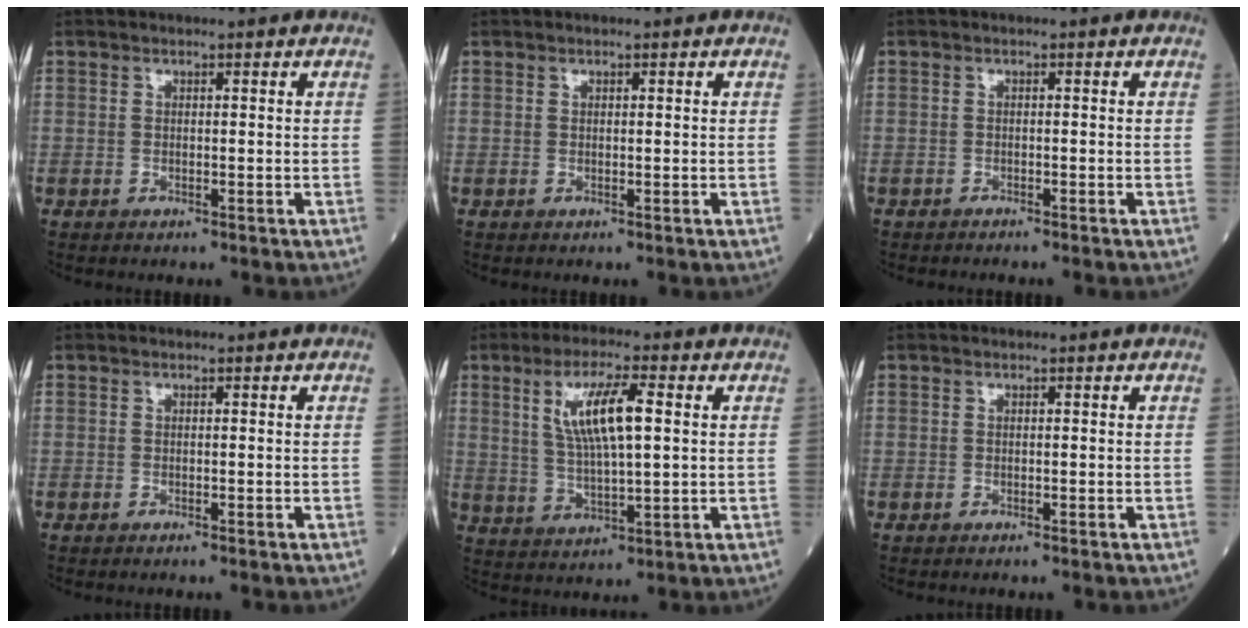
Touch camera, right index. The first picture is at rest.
{"total": 0.0}
{"total": 1.0, "force": [-0.9, -0.1, 0.3], "torque": [-0.009, -0.002, -0.014]}
{"total": 1.0, "force": [-0.9, -0.1, 0.5], "torque": [-0.008, -0.001, -0.010]}
{"total": 9.5, "force": [2.5, 1.7, 9.0], "torque": [-0.176, 0.006, 0.052]}
{"total": 0.7, "force": [-0.6, -0.1, 0.4], "torque": [-0.002, -0.001, -0.008]}